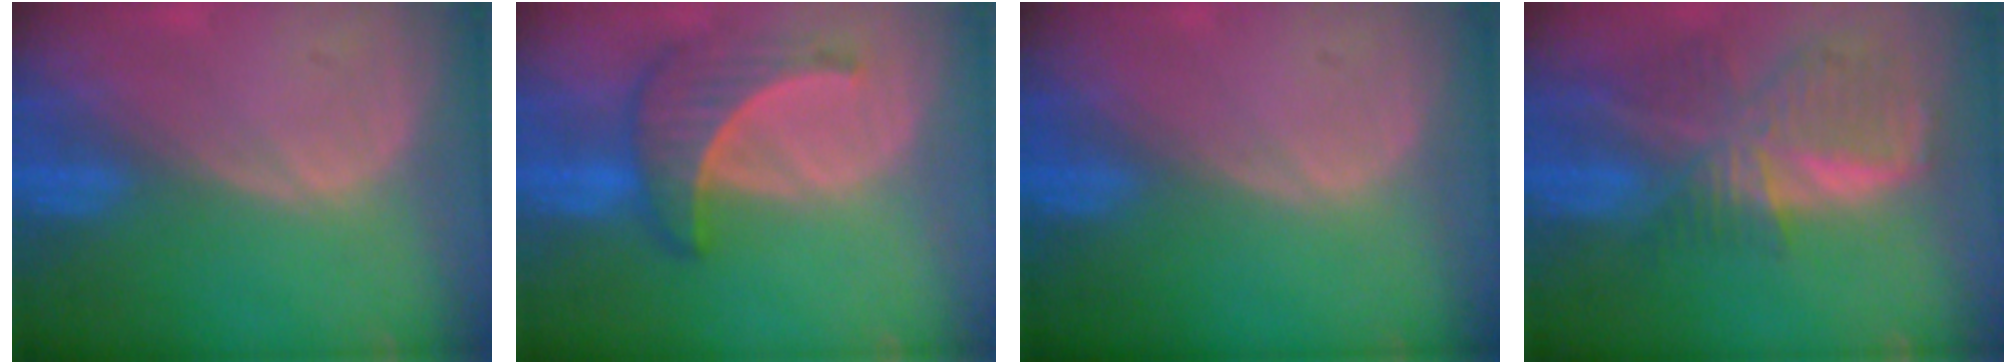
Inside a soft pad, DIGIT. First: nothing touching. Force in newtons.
{"total": 6.4, "press": 6.4, "slide": 0.3}
{"total": 0.0}
{"total": 9.2, "press": 8.0, "slide": 4.5}